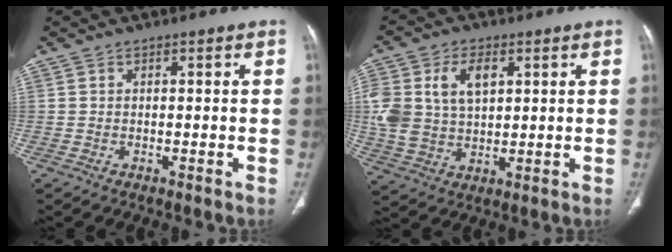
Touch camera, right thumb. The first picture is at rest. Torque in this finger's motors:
{"motor_torque": [-0.26, 0.95, 0.96, 1.09, 0.50]}